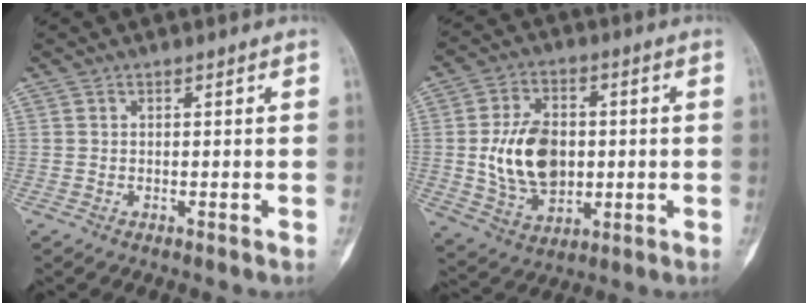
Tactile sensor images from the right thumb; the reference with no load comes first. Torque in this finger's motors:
{"motor_torque": [0.59, 0.61, 0.52, -0.32, 0.14]}